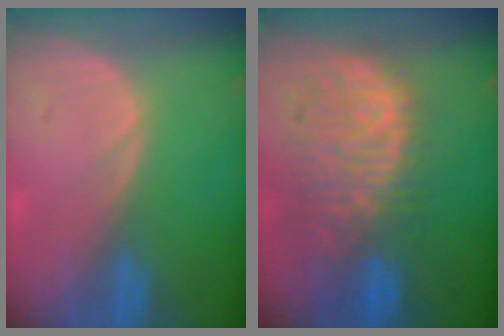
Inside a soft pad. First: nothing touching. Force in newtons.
{"total": 11.2, "press": 9.6, "slide": 5.8}